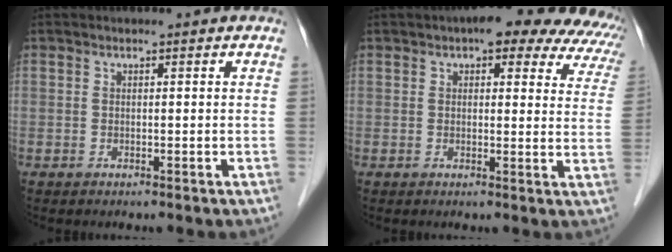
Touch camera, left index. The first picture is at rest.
{"total": 15.5, "force": [12.3, 5.6, 7.6], "torque": [-0.064, 0.018, 0.122]}